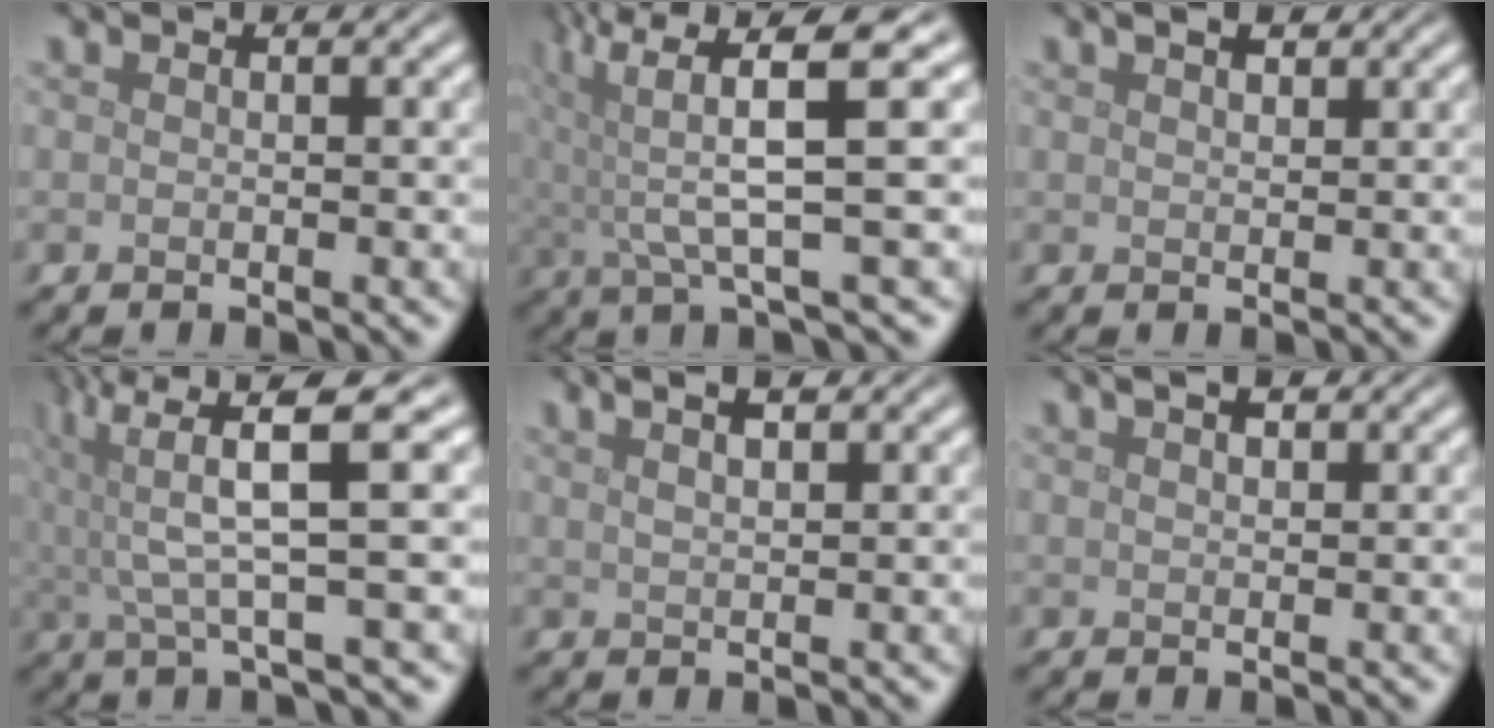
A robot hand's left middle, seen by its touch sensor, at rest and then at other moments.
{"total": 6.7, "force": [1.8, 1.0, 6.4], "torque": [-0.119, 0.009, 0.027]}
{"total": 2.0, "force": [1.4, 0.8, 1.1], "torque": [-0.013, 0.000, 0.024]}
{"total": 6.2, "force": [2.2, 0.9, 5.8], "torque": [-0.112, 0.011, 0.035]}
{"total": 4.7, "force": [3.0, 1.8, 3.2], "torque": [-0.037, 0.027, 0.023]}
{"total": 2.5, "force": [1.6, 1.1, 1.5], "torque": [-0.017, 0.005, 0.017]}